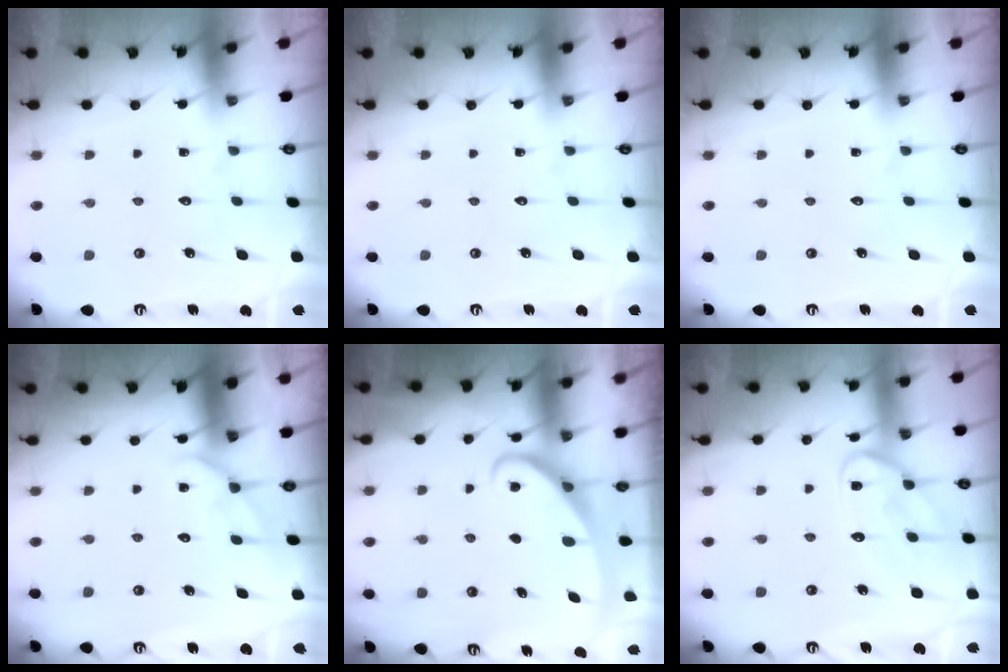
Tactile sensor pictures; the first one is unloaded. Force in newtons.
{"total": 0.0}
{"total": 0.0}
{"total": 4.4, "press": 4.4, "slide": 0.3}
{"total": 2.8, "press": 2.8, "slide": 0.4}
{"total": 12.4, "press": 12.3, "slide": 1.1}